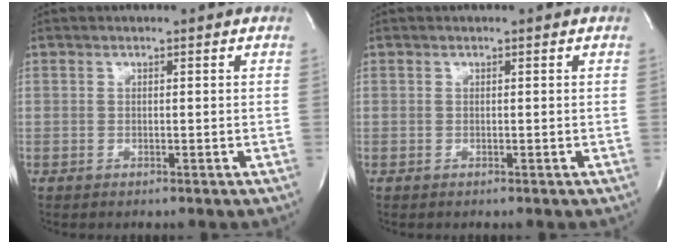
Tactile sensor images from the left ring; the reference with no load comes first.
{"total": 0.0}